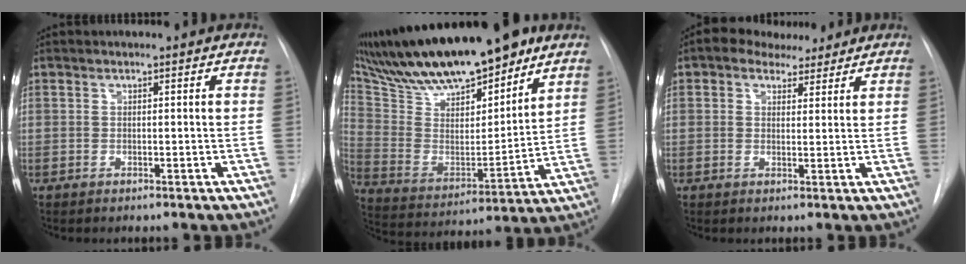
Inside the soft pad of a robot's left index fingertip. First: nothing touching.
{"total": 23.6, "force": [19.0, 5.1, 12.9], "torque": [-0.224, 0.006, 0.321]}
{"total": 5.9, "force": [4.5, 3.1, 2.2], "torque": [-0.034, 0.022, 0.070]}